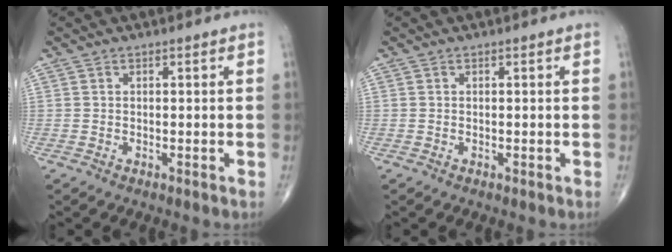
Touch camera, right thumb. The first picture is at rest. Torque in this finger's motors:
{"motor_torque": [-0.25, 0.00, 0.12, 0.06, -0.04]}